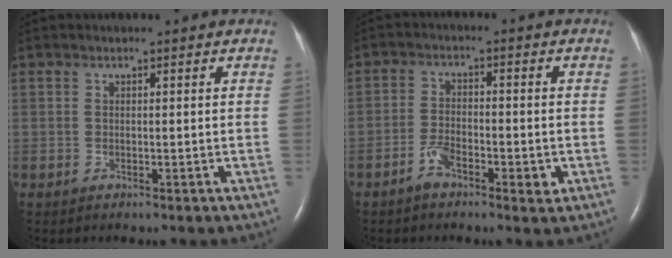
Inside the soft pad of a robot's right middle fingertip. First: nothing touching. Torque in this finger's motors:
{"motor_torque": [-0.09, -0.16, 0.05, 0.05]}